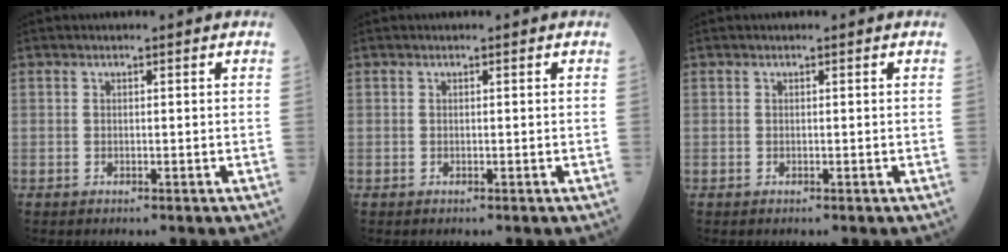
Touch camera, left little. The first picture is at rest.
{"total": 0.0}
{"total": 0.0}